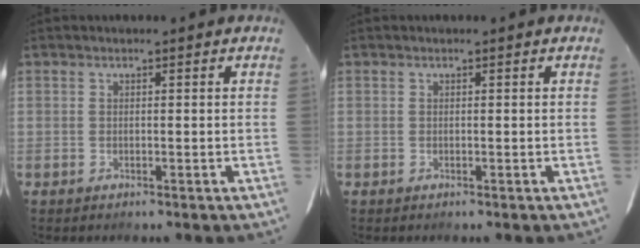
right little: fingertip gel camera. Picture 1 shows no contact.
{"total": 0.0}